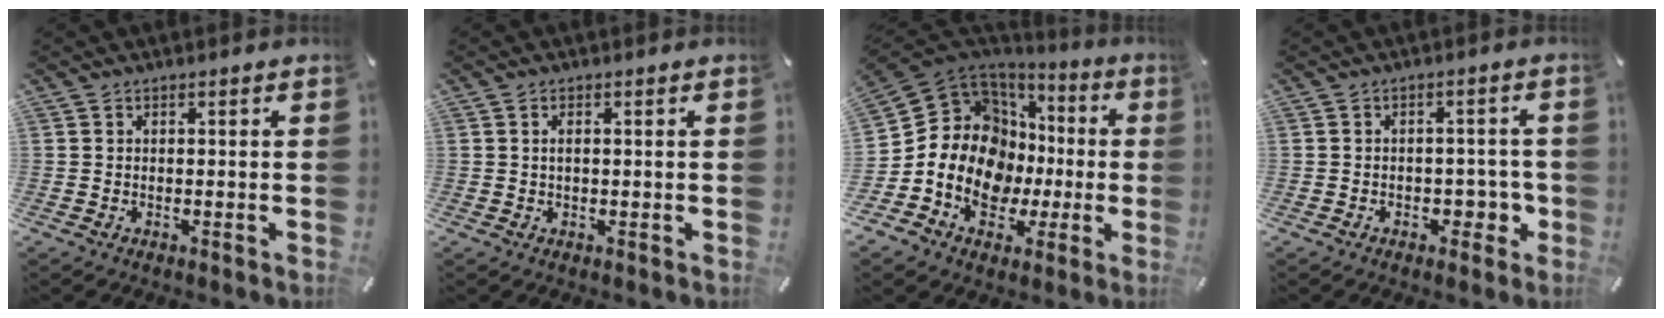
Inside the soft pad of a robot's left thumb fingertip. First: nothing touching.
{"total": 1.4, "force": [0.2, 0.6, 1.2], "torque": [-0.025, 0.003, 0.003]}
{"total": 14.3, "force": [-1.4, 12.3, 7.1], "torque": [-0.169, -0.027, -0.029]}
{"total": 4.9, "force": [-1.4, 3.5, 3.0], "torque": [-0.026, 0.000, -0.027]}